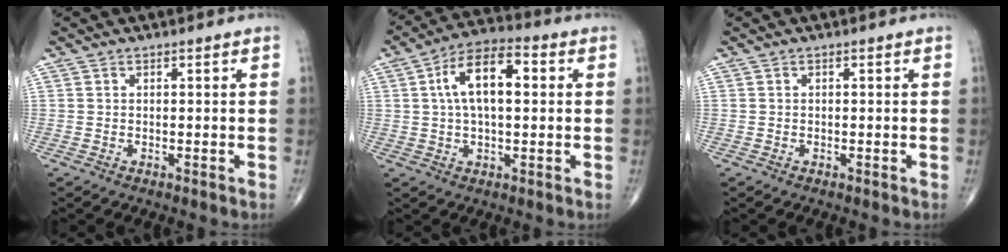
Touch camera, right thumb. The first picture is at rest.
{"total": 11.9, "force": [2.1, 5.7, 10.2], "torque": [-0.177, 0.025, 0.030]}
{"total": 0.0}